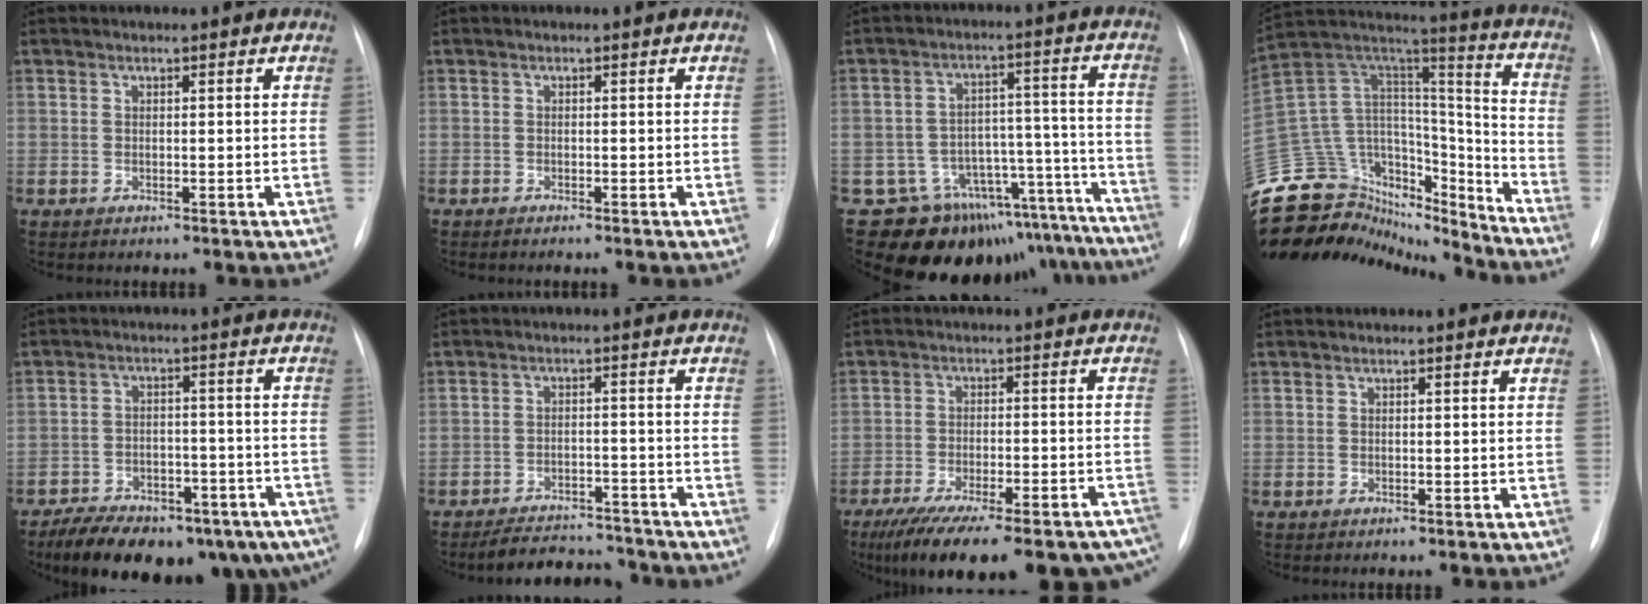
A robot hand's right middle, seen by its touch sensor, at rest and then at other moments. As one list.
[{"total": 0.8, "force": [-0.7, 0.0, 0.4], "torque": [-0.009, -0.002, -0.009]}, {"total": 20.7, "force": [-18.2, 8.7, 4.7], "torque": [-0.022, 0.071, -0.232]}, {"total": 33.9, "force": [-29.8, 11.6, 11.1], "torque": [-0.267, 0.023, -0.455]}, {"total": 20.7, "force": [-15.0, 9.1, 10.9], "torque": [-0.148, 0.011, -0.200]}, {"total": 8.1, "force": [-7.7, 2.1, 1.4], "torque": [-0.017, 0.005, -0.110]}, {"total": 25.7, "force": [-20.3, 6.4, 14.3], "torque": [-0.168, -0.013, -0.266]}, {"total": 0.0}]